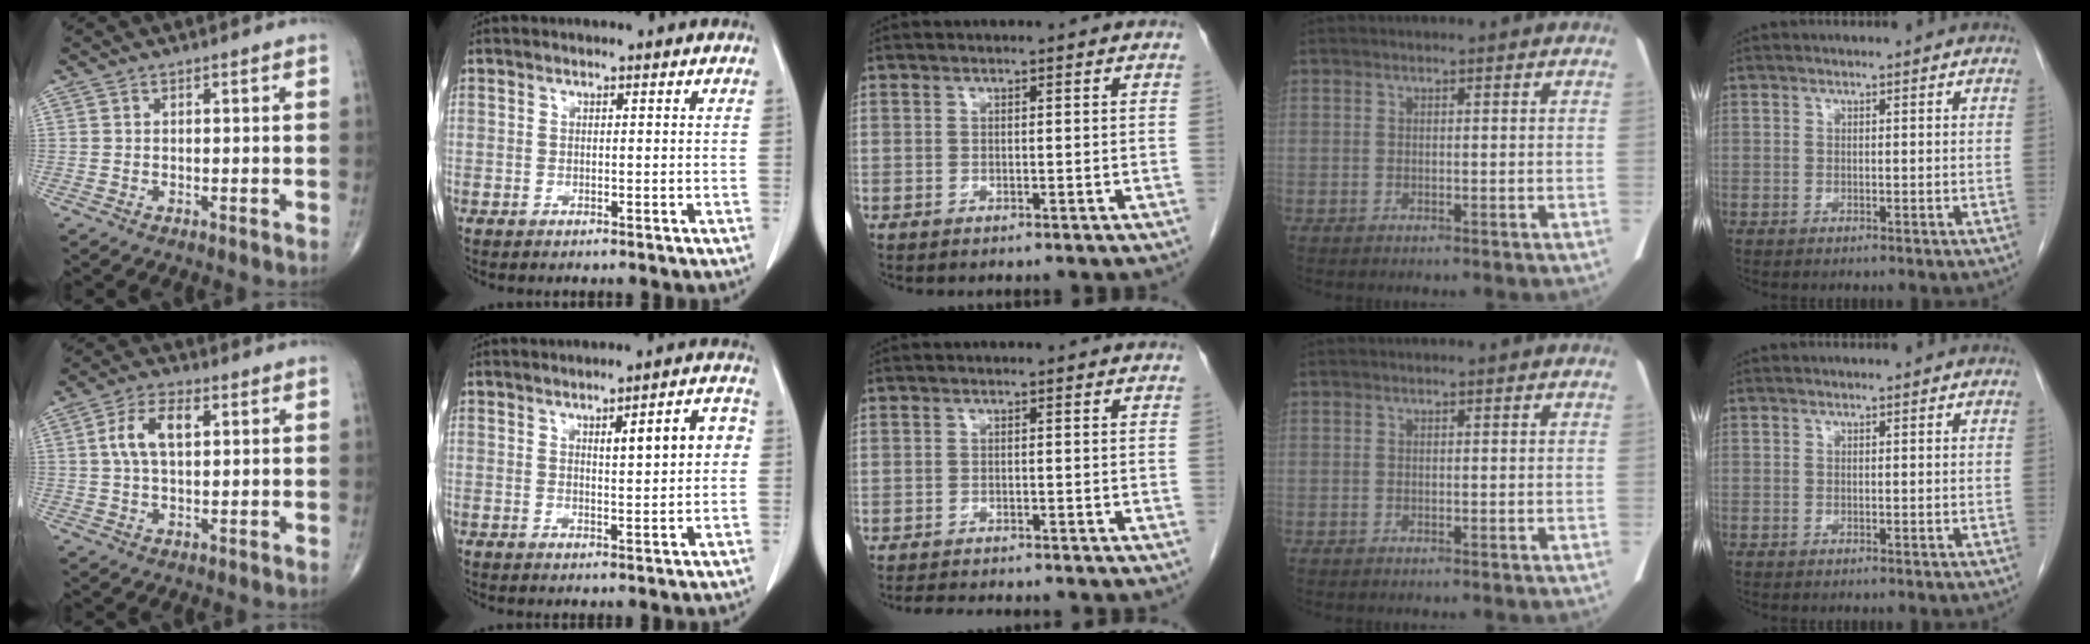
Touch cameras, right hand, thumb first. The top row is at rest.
{"thumb": {"total": 7.2, "force": [1.6, 3.6, 6.0], "torque": [-0.118, 0.012, 0.030]}, "index": {"total": 6.3, "force": [1.4, 1.3, 6.1], "torque": [-0.084, 0.014, 0.021]}, "middle": {"total": 6.5, "force": [-5.9, 1.0, 2.5], "torque": [-0.032, -0.007, -0.084]}}